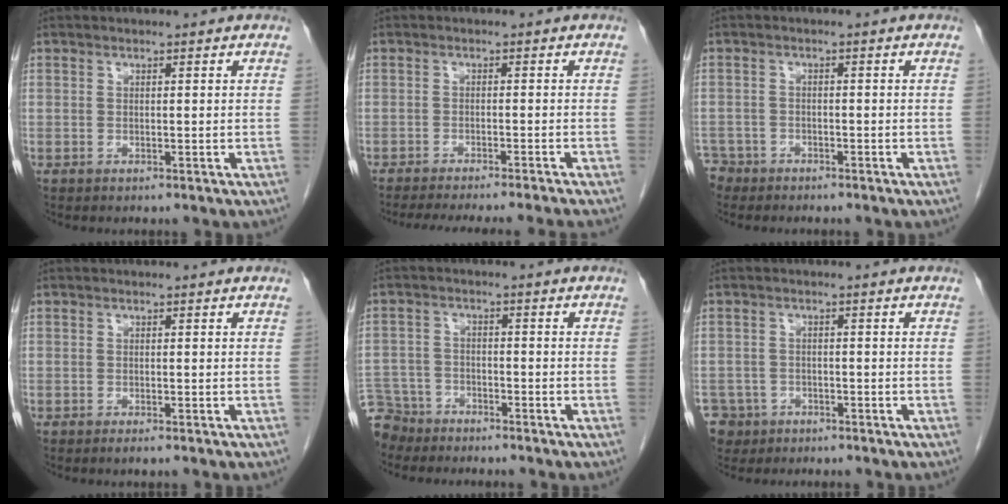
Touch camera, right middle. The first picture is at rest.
{"total": 12.8, "force": [-11.5, -0.9, 5.6], "torque": [-0.065, -0.030, -0.160]}
{"total": 3.3, "force": [-2.8, 1.7, -0.5], "torque": [0.007, 0.003, -0.055]}
{"total": 0.9, "force": [-0.6, 0.0, 0.6], "torque": [-0.012, -0.002, -0.010]}
{"total": 7.1, "force": [-6.3, 3.3, 0.0], "torque": [-0.007, -0.002, -0.118]}
{"total": 4.9, "force": [-2.9, 3.9, 0.0], "torque": [-0.003, 0.007, -0.047]}